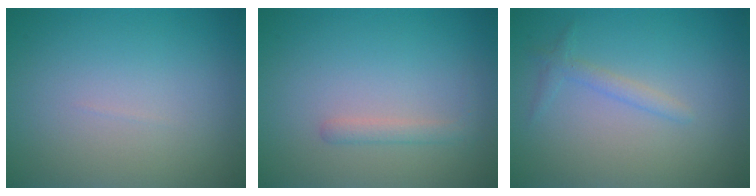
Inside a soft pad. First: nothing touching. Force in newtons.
{"total": 1.2, "press": 1.2, "slide": 0.1}
{"total": 1.3, "press": 1.3, "slide": 0.0}